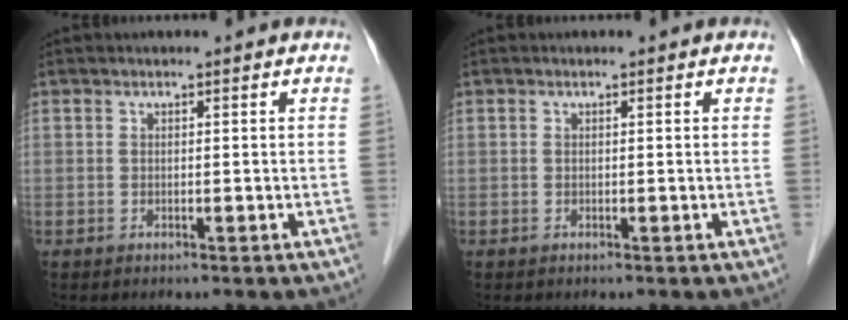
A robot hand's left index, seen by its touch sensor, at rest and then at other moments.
{"total": 0.0}